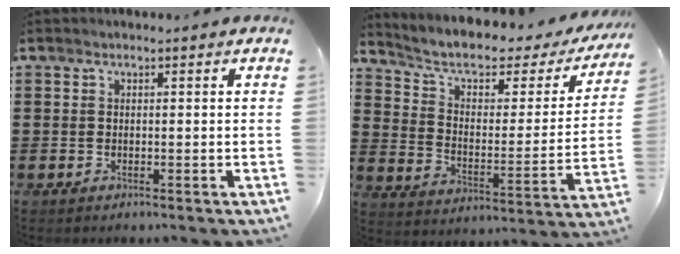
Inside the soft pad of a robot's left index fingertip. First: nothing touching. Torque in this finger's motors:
{"motor_torque": [2.14, 0.00, 0.33, 0.12]}